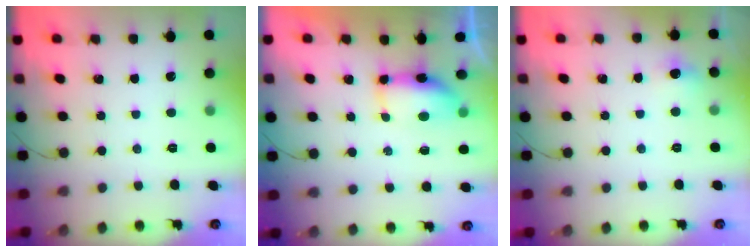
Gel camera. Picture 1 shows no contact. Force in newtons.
{"total": 6.8, "press": 6.8, "slide": 0.8}
{"total": 10.9, "press": 4.9, "slide": 9.7}